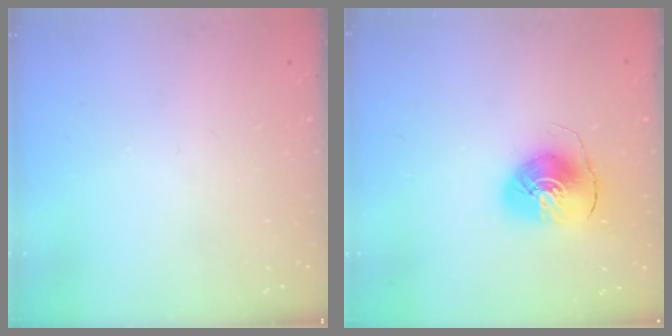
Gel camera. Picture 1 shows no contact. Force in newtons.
{"total": 9.1, "press": 9.0, "slide": 0.9}